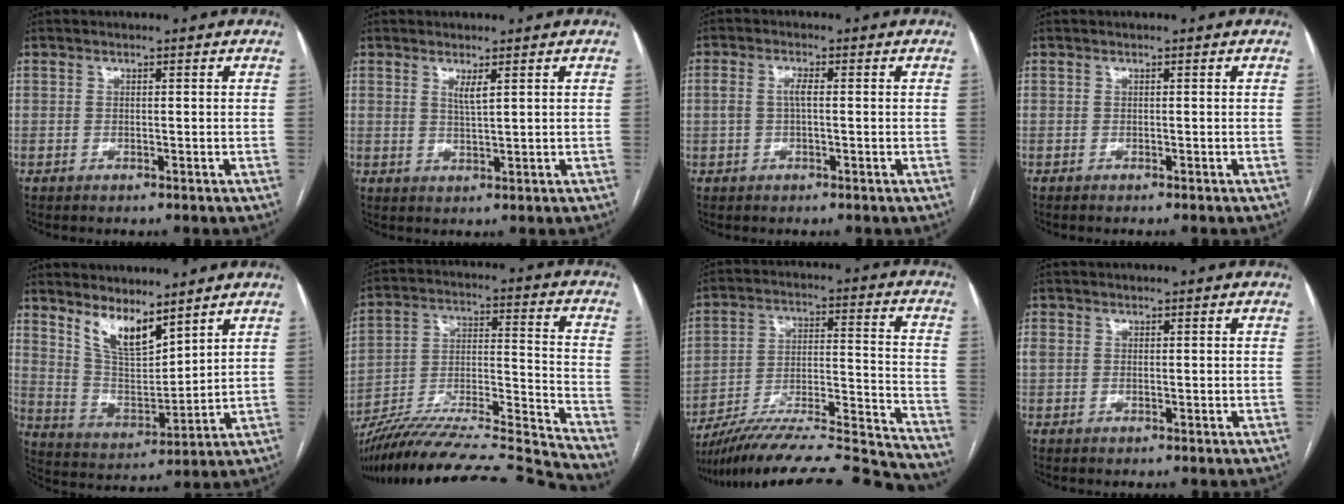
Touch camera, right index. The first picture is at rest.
{"total": 1.9, "force": [1.0, -0.1, 1.6], "torque": [-0.032, -0.008, 0.020]}
{"total": 2.3, "force": [0.0, 0.7, 2.2], "torque": [-0.048, 0.009, 0.003]}
{"total": 0.6, "force": [-0.6, 0.1, 0.2], "torque": [0.002, -0.001, -0.011]}
{"total": 8.5, "force": [6.4, 2.5, 5.0], "torque": [-0.100, -0.010, 0.136]}
{"total": 27.7, "force": [-25.8, -1.0, 9.9], "torque": [-0.149, -0.013, -0.401]}
{"total": 28.9, "force": [-26.8, 1.1, 10.8], "torque": [-0.115, -0.004, -0.390]}
{"total": 1.4, "force": [0.0, 1.0, 1.0], "torque": [-0.032, 0.013, 0.004]}